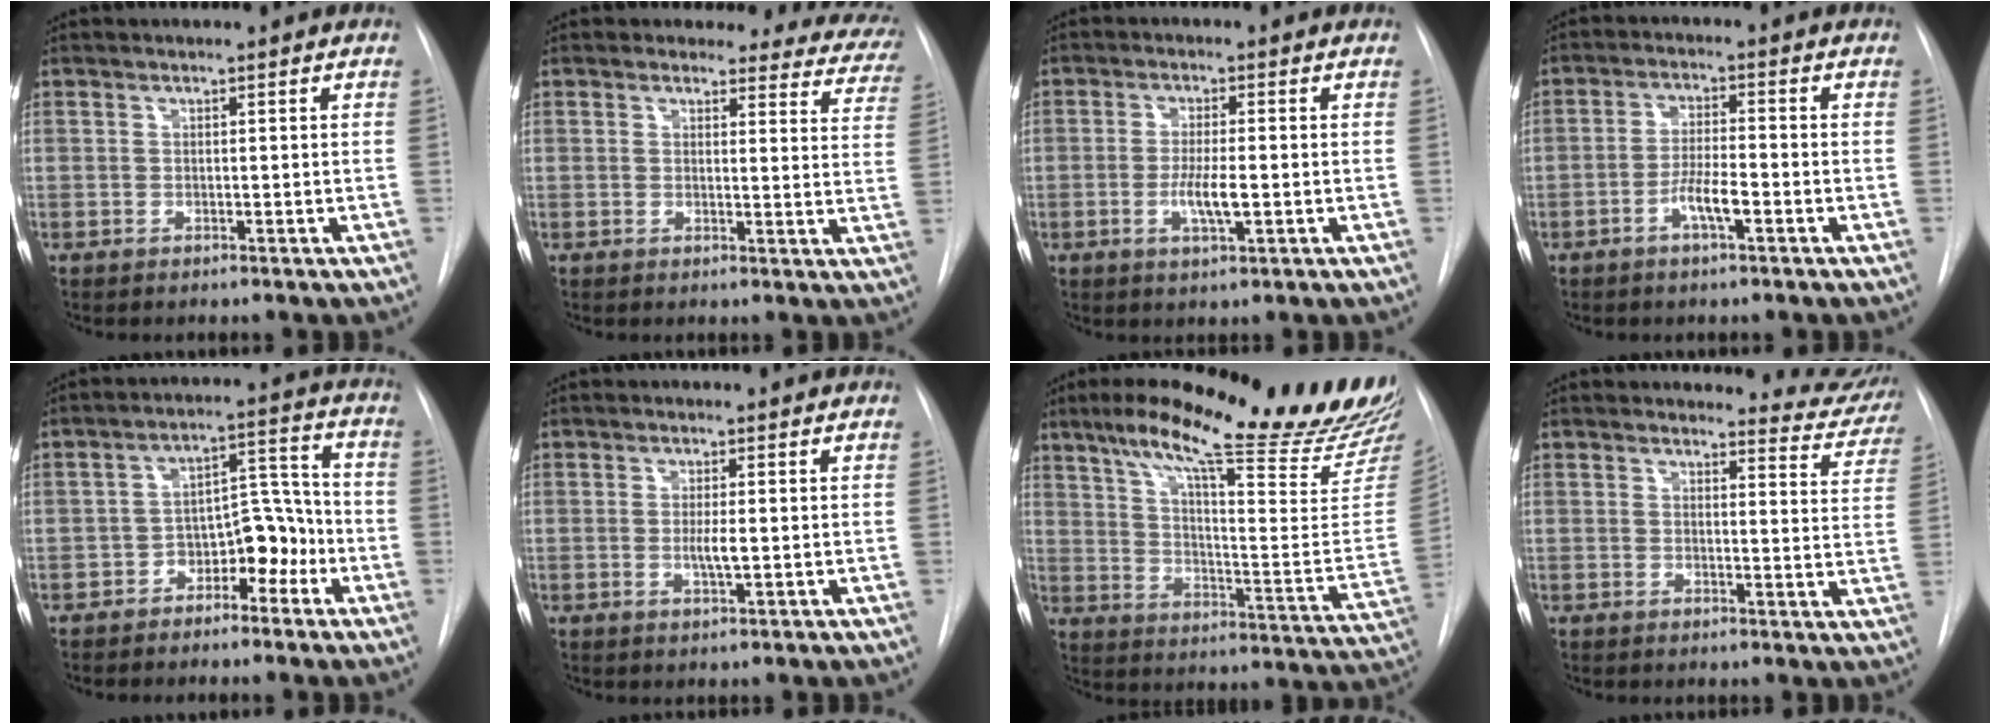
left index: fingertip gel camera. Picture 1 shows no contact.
{"total": 14.3, "force": [13.3, 5.1, 1.5], "torque": [0.028, -0.068, 0.102]}
{"total": 4.6, "force": [-1.2, 0.7, 4.4], "torque": [-0.086, -0.011, -0.020]}
{"total": 4.6, "force": [-2.3, 0.7, 3.9], "torque": [-0.075, -0.001, -0.045]}
{"total": 8.0, "force": [-4.3, 4.1, 5.4], "torque": [-0.079, 0.032, -0.066]}
{"total": 2.3, "force": [-0.3, 0.3, 2.3], "torque": [-0.045, -0.007, -0.006]}
{"total": 29.7, "force": [23.5, 3.3, 17.8], "torque": [-0.236, -0.060, 0.308]}
{"total": 7.8, "force": [7.7, 1.5, -0.3], "torque": [0.027, -0.057, 0.060]}